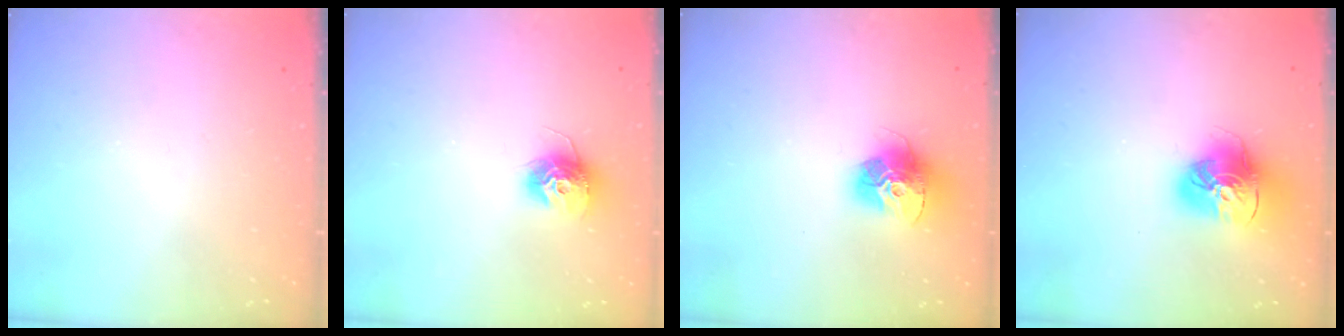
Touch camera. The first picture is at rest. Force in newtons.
{"total": 11.5, "press": 11.4, "slide": 0.8}
{"total": 15.2, "press": 15.2, "slide": 1.5}
{"total": 15.6, "press": 15.5, "slide": 1.7}